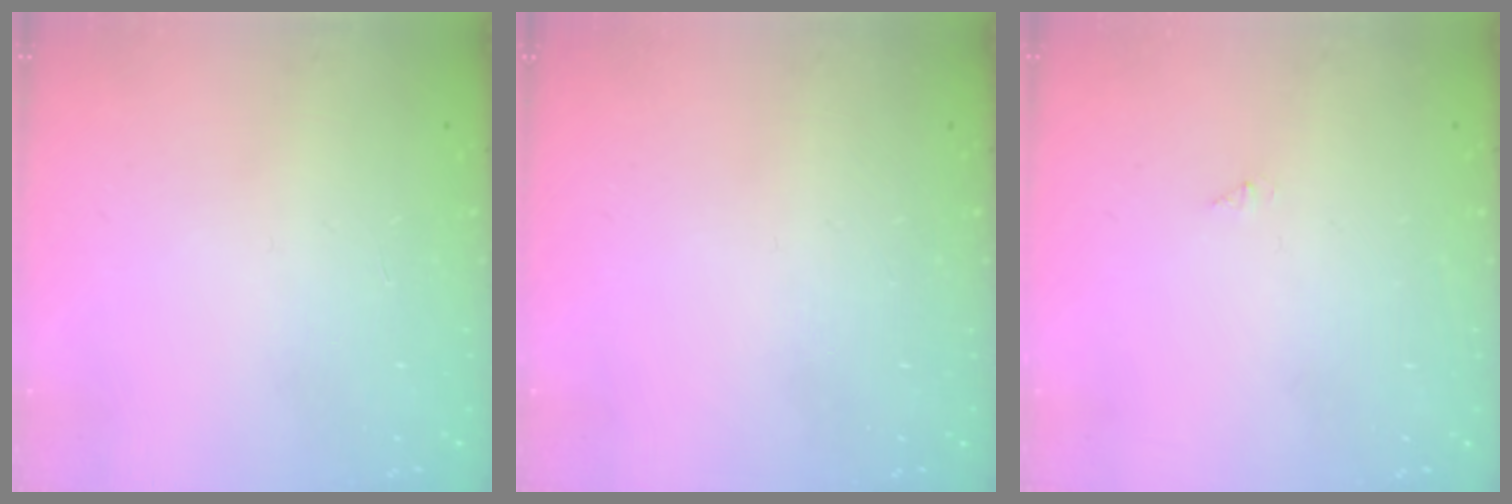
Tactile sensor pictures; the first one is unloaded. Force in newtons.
{"total": 0.0}
{"total": 0.0}